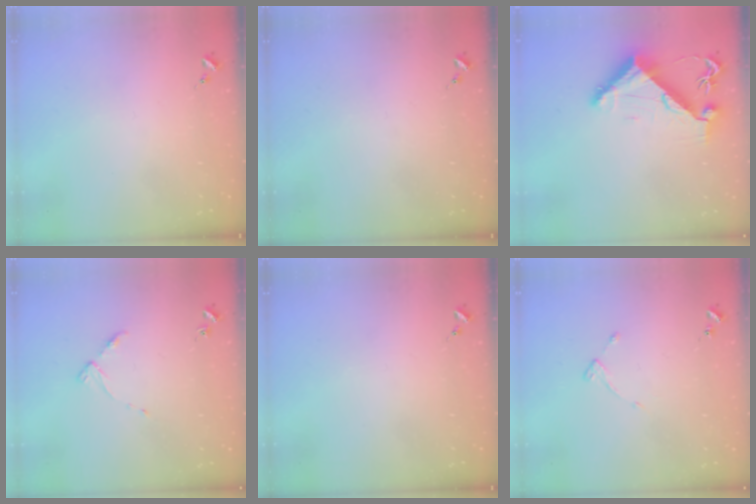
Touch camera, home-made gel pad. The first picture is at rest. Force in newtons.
{"total": 0.0}
{"total": 9.3, "press": 9.2, "slide": 1.5}
{"total": 3.8, "press": 3.8, "slide": 0.5}
{"total": 0.0}
{"total": 3.7, "press": 3.6, "slide": 0.5}